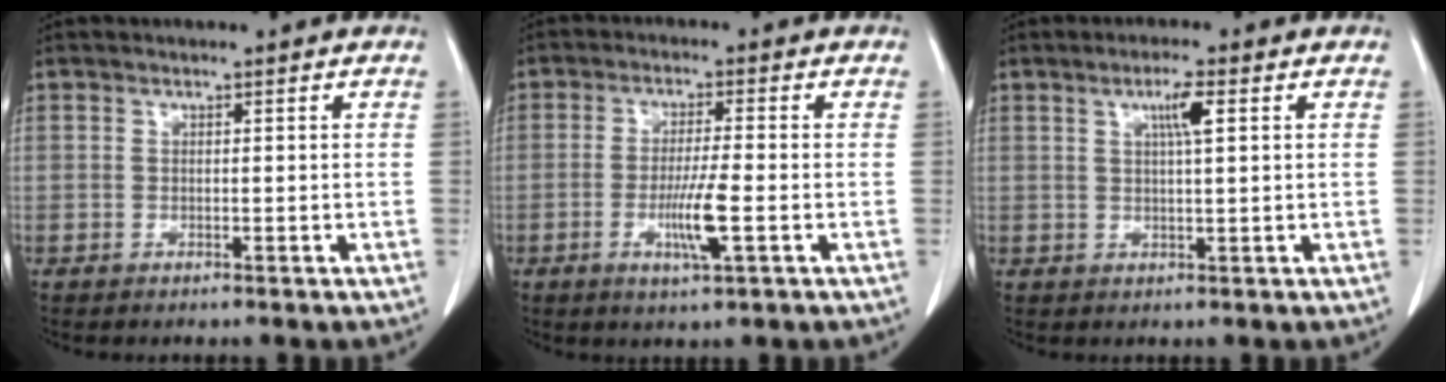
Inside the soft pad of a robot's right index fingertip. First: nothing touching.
{"total": 6.1, "force": [-1.8, 0.0, 5.9], "torque": [-0.110, -0.011, -0.030]}
{"total": 3.6, "force": [1.3, 0.1, 3.4], "torque": [-0.060, 0.001, 0.022]}